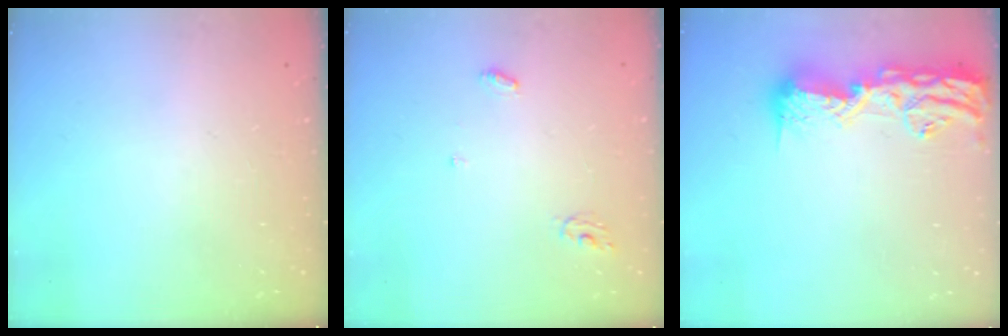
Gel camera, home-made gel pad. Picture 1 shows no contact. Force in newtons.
{"total": 4.1, "press": 4.1, "slide": 0.2}
{"total": 16.3, "press": 15.9, "slide": 3.5}